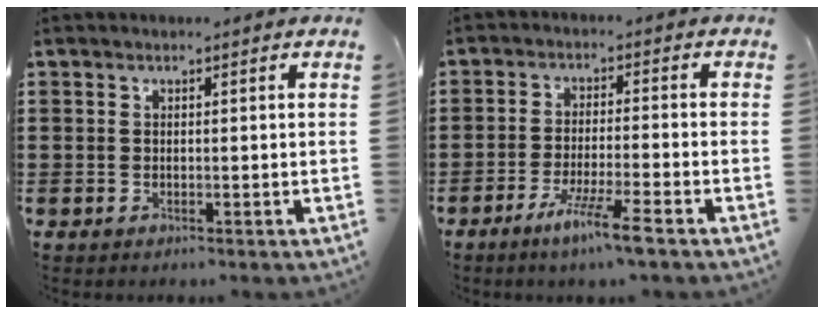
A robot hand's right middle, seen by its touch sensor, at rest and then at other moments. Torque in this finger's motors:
{"motor_torque": [1.84, -0.29, 0.25, 0.17]}